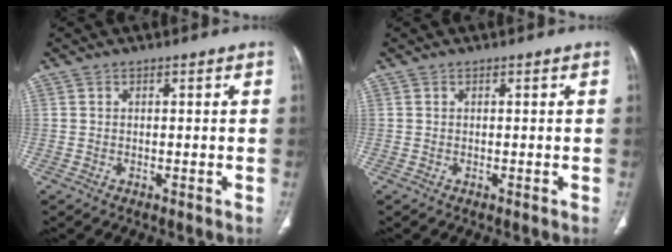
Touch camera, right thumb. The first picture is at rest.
{"total": 0.0}